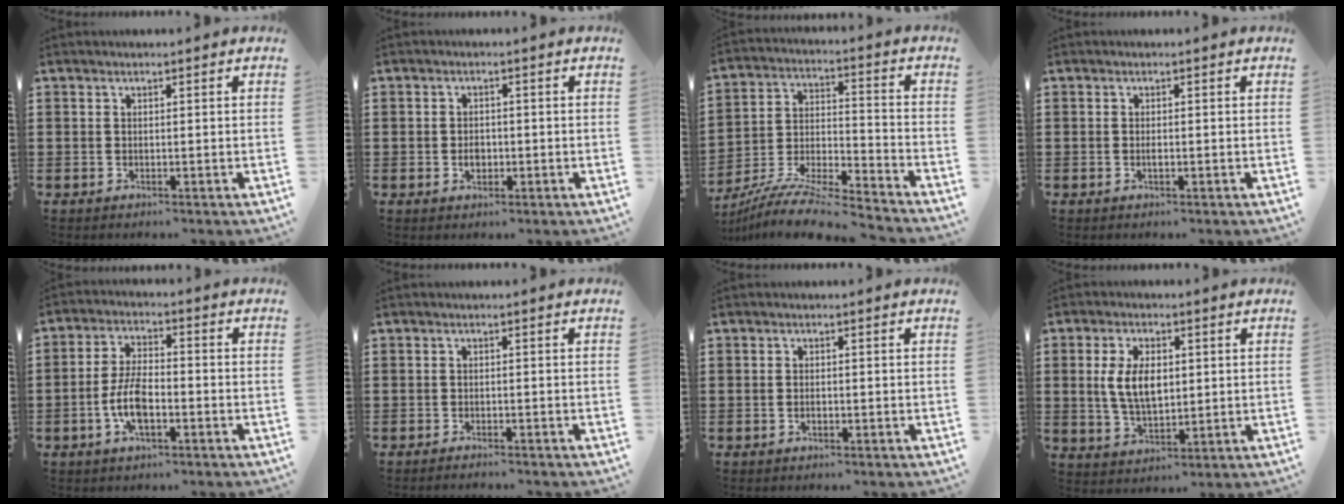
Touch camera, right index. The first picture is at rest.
{"total": 2.1, "force": [-0.6, 1.5, 1.4], "torque": [-0.027, 0.003, -0.011]}
{"total": 9.4, "force": [-8.8, 0.2, 3.2], "torque": [-0.059, 0.003, -0.177]}
{"total": 0.7, "force": [-0.2, 0.2, 0.7], "torque": [-0.014, -0.005, -0.001]}
{"total": 7.0, "force": [-2.4, 2.9, 5.9], "torque": [-0.140, -0.003, -0.053]}
{"total": 0.9, "force": [-0.9, 0.0, 0.1], "torque": [-0.004, 0.000, -0.018]}
{"total": 0.9, "force": [-0.4, 0.4, 0.7], "torque": [-0.014, -0.004, -0.007]}
{"total": 6.9, "force": [0.8, 3.9, 5.7], "torque": [-0.121, 0.005, 0.007]}